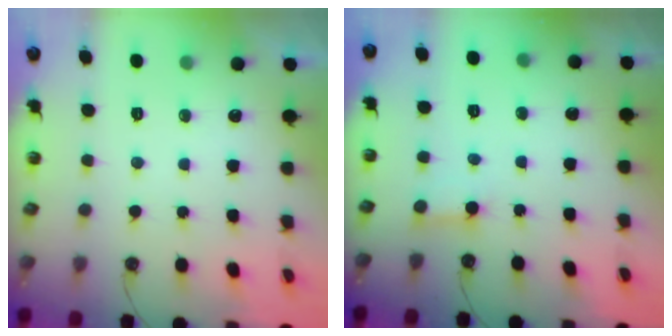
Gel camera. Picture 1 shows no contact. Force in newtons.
{"total": 2.4, "press": 2.4, "slide": 0.0}